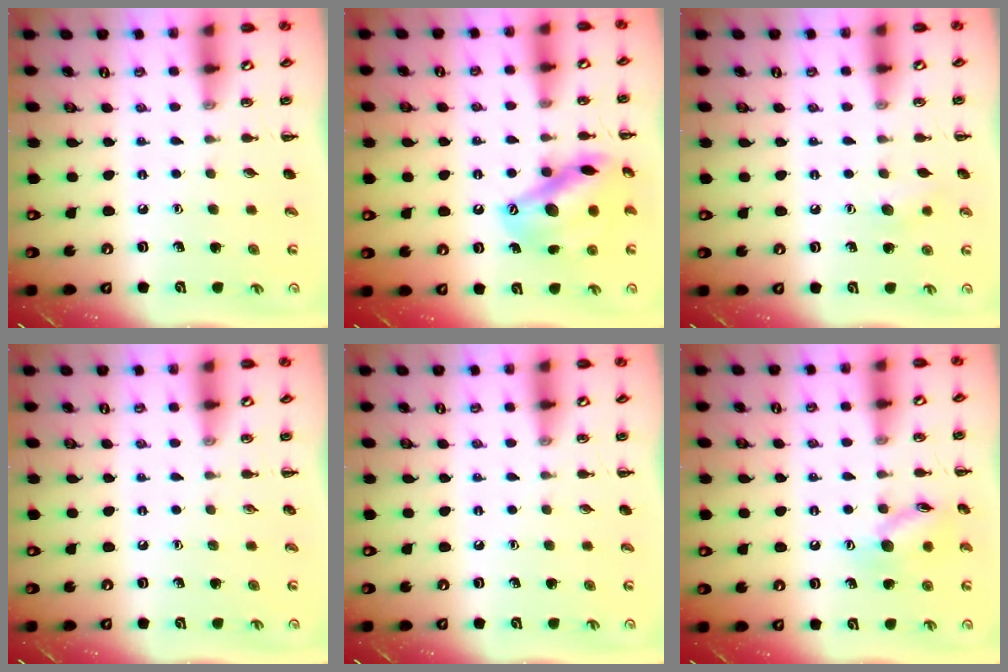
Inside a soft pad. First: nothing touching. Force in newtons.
{"total": 16.1, "press": 16.1, "slide": 1.3}
{"total": 5.4, "press": 5.3, "slide": 1.3}
{"total": 0.0}
{"total": 0.0}
{"total": 10.5, "press": 10.5, "slide": 0.5}